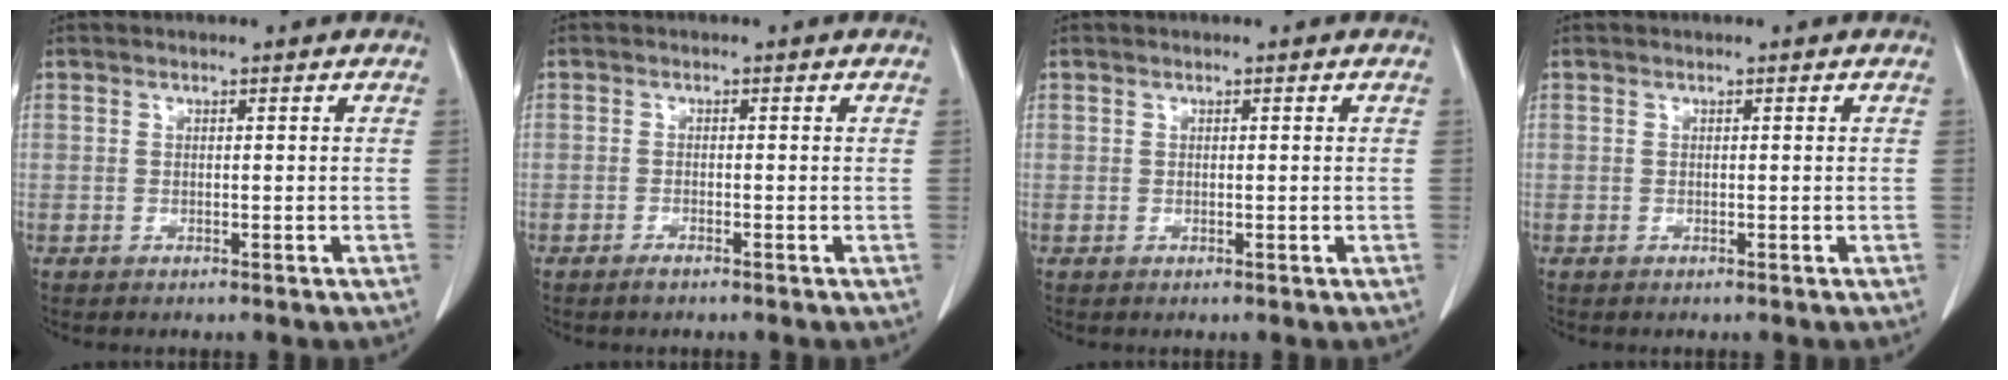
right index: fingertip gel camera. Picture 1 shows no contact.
{"total": 1.1, "force": [-0.9, 0.2, 0.6], "torque": [-0.011, -0.001, -0.015]}
{"total": 0.0}
{"total": 0.0}